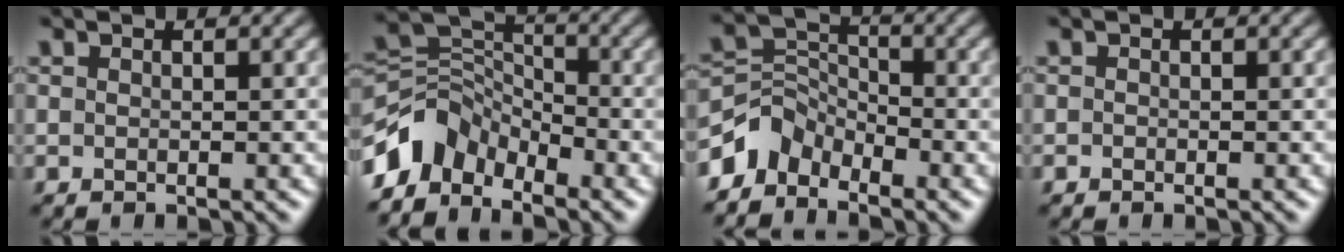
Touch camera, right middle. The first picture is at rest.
{"total": 5.3, "force": [-4.0, 3.0, 1.7], "torque": [-0.029, 0.005, -0.088]}
{"total": 3.9, "force": [-3.0, 2.3, 0.9], "torque": [-0.017, 0.006, -0.071]}
{"total": 0.0}